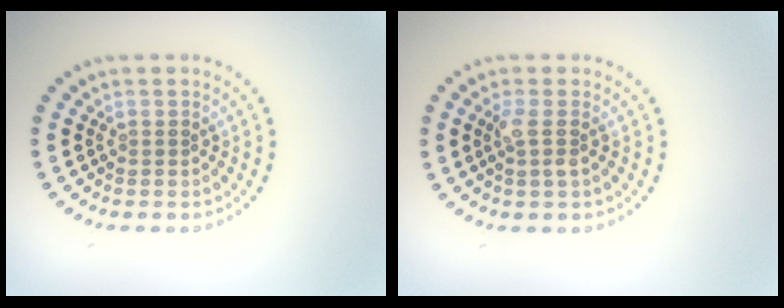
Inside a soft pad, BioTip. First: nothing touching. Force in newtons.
{"total": 1.7, "press": 1.5, "slide": 0.8}